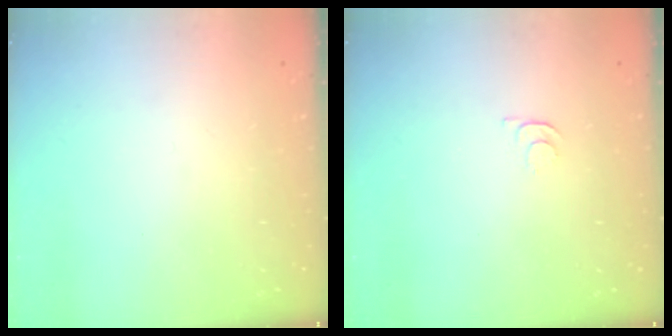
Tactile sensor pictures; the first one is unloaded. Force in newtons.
{"total": 3.6, "press": 3.5, "slide": 0.8}